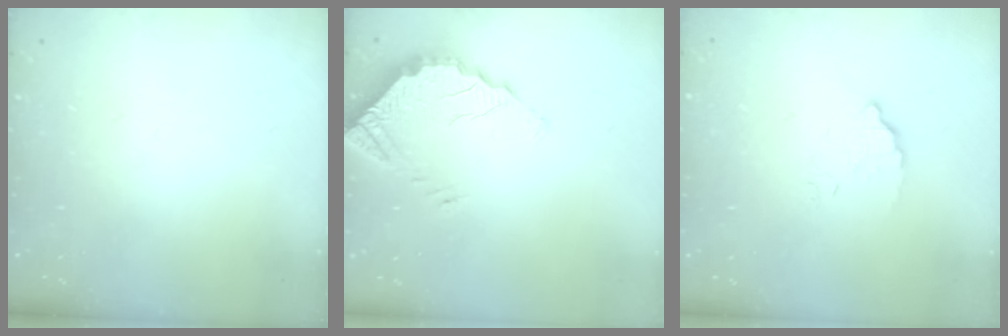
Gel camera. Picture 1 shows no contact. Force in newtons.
{"total": 3.5, "press": 3.5, "slide": 0.2}
{"total": 3.1, "press": 3.1, "slide": 0.2}